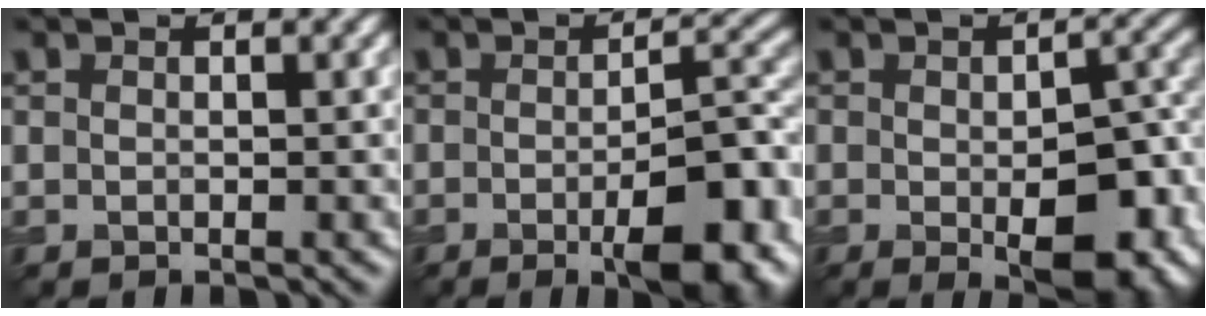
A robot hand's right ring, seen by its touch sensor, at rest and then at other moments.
{"total": 8.2, "force": [-3.0, 2.2, 7.3], "torque": [-0.103, 0.001, -0.032]}
{"total": 8.6, "force": [-2.6, 3.4, 7.5], "torque": [-0.107, -0.010, -0.017]}